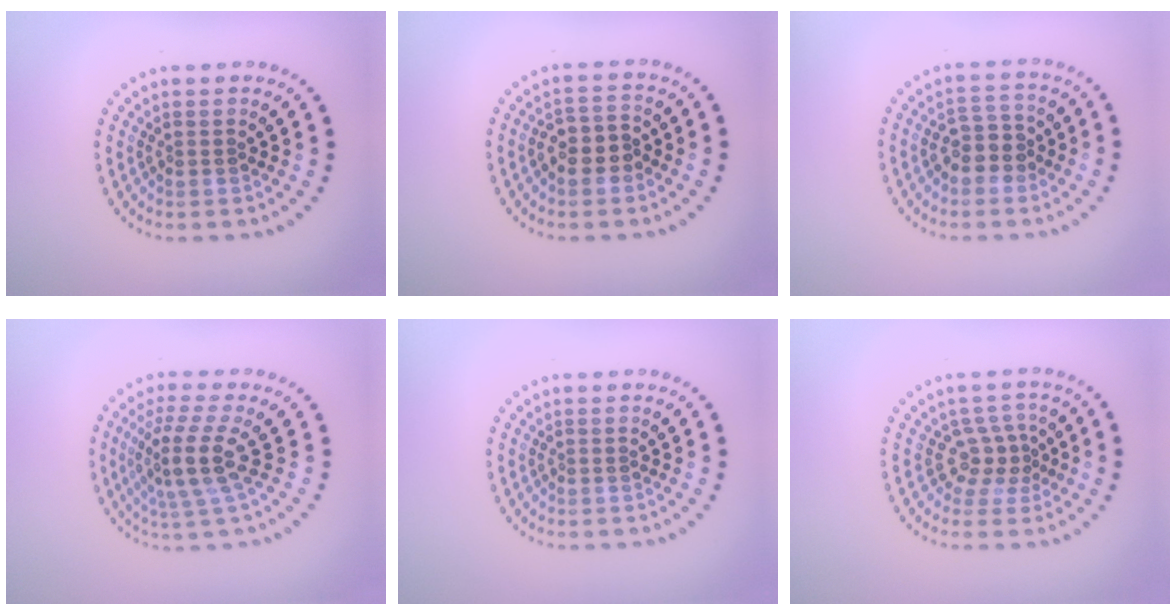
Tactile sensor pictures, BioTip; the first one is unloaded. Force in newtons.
{"total": 2.7, "press": 2.5, "slide": 1.1}
{"total": 2.8, "press": 2.7, "slide": 0.7}
{"total": 4.3, "press": 3.3, "slide": 2.8}
{"total": 0.0}
{"total": 2.5, "press": 1.8, "slide": 1.7}